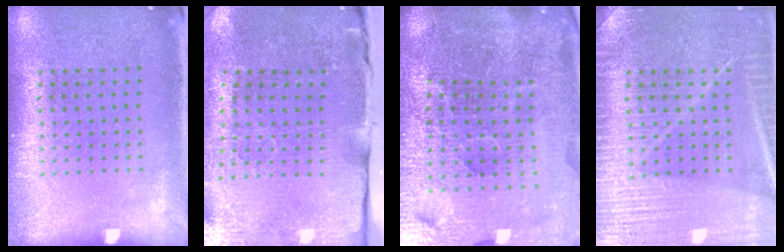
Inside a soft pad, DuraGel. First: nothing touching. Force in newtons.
{"total": 4.8, "press": 3.8, "slide": 2.8}
{"total": 5.7, "press": 5.2, "slide": 2.2}
{"total": 3.9, "press": 3.9, "slide": 0.5}